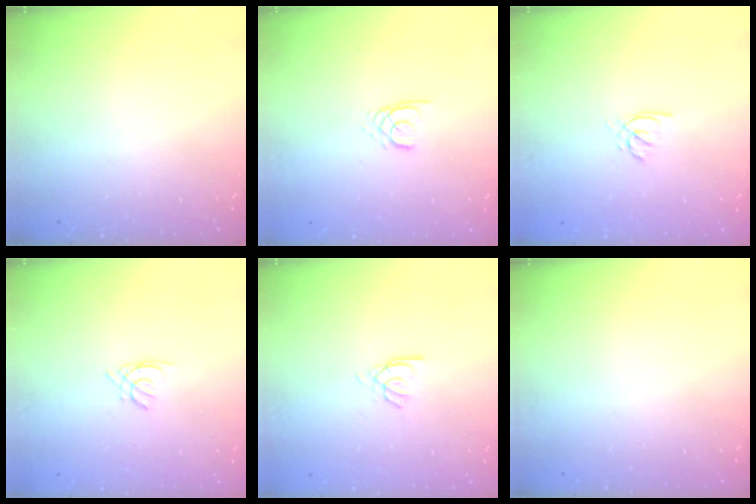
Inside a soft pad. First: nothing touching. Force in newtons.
{"total": 2.4, "press": 2.4, "slide": 0.1}
{"total": 1.9, "press": 1.8, "slide": 0.4}
{"total": 0.5, "press": 0.4, "slide": 0.3}
{"total": 2.3, "press": 2.3, "slide": 0.2}
{"total": 0.0}